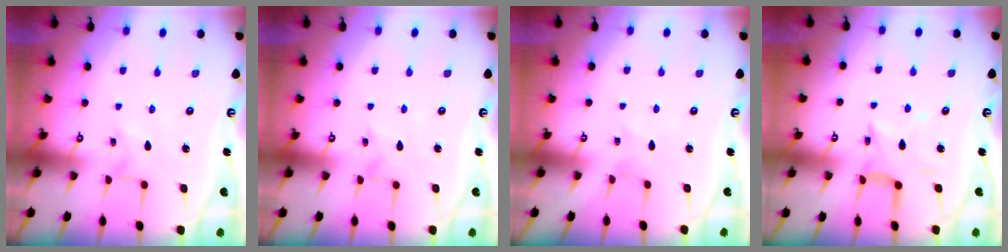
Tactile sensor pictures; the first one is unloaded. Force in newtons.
{"total": 2.2, "press": 2.2, "slide": 0.4}
{"total": 0.0}
{"total": 10.4, "press": 10.4, "slide": 0.6}